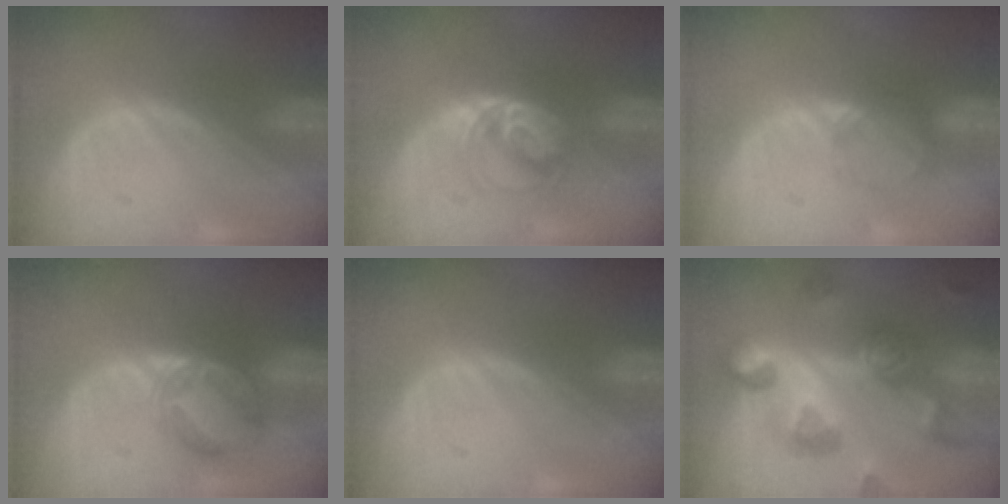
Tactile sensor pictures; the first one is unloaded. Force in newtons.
{"total": 5.4, "press": 5.0, "slide": 2.1}
{"total": 2.2, "press": 2.2, "slide": 0.2}
{"total": 5.5, "press": 5.4, "slide": 1.0}
{"total": 0.0}
{"total": 11.1, "press": 10.0, "slide": 4.9}